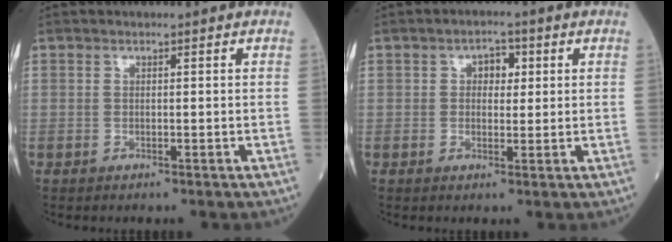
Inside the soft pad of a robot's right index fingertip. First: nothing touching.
{"total": 3.1, "force": [0.9, 2.0, 2.2], "torque": [-0.027, 0.010, 0.011]}